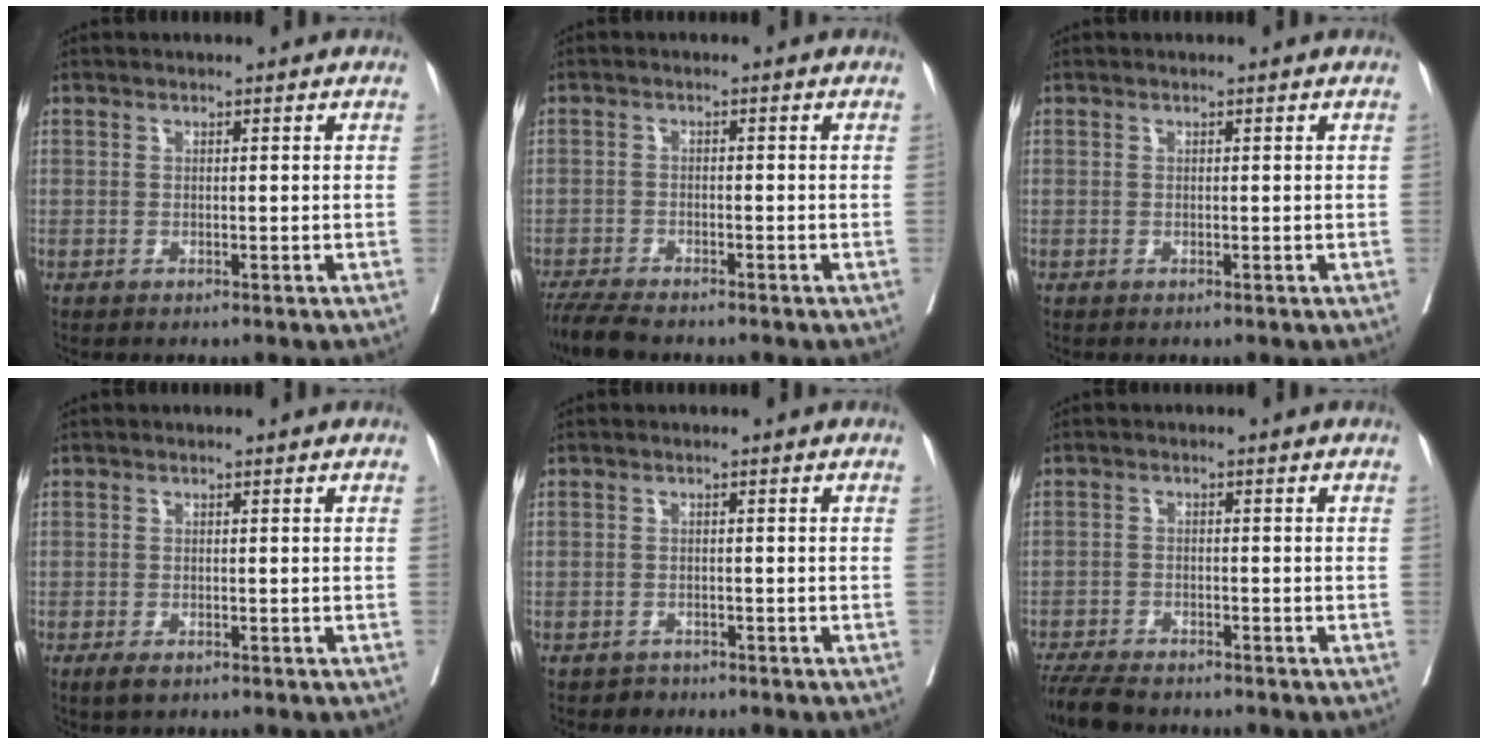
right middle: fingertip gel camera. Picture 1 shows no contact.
{"total": 5.6, "force": [-5.0, 0.8, 2.5], "torque": [-0.044, -0.017, -0.088]}
{"total": 0.0}
{"total": 1.8, "force": [-1.0, 0.7, 1.2], "torque": [-0.025, -0.004, -0.014]}
{"total": 1.3, "force": [-1.0, 0.8, -0.2], "torque": [-0.002, 0.003, -0.018]}
{"total": 6.5, "force": [-5.8, 1.4, 2.6], "torque": [-0.041, -0.017, -0.101]}